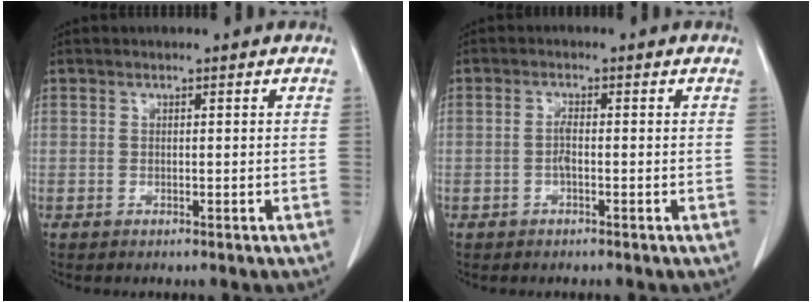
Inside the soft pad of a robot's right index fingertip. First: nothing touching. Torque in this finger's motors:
{"motor_torque": [0.33, -0.28, 0.00, 0.04]}